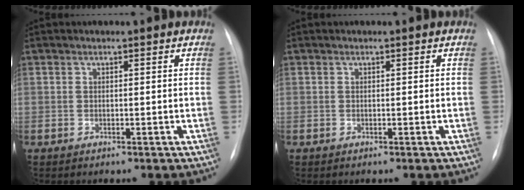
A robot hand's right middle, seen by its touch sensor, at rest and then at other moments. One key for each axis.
{"total": 0.0}